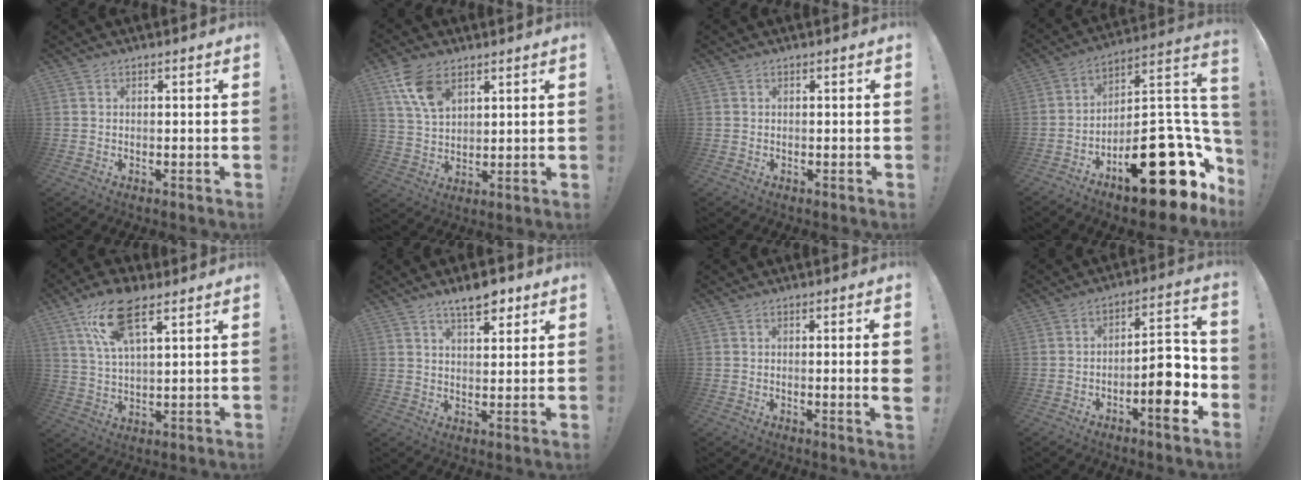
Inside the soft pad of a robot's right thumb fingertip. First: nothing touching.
{"total": 10.5, "force": [6.1, 5.9, 6.1], "torque": [-0.114, -0.025, 0.118]}
{"total": 0.0}
{"total": 24.6, "force": [-11.6, 10.1, 19.1], "torque": [-0.221, 0.068, -0.170]}
{"total": 15.1, "force": [8.7, 5.8, 10.9], "torque": [-0.197, -0.022, 0.154]}
{"total": 7.9, "force": [5.4, 2.8, 4.9], "torque": [-0.065, -0.027, 0.093]}
{"total": 4.6, "force": [-0.2, -0.3, 4.6], "torque": [-0.064, -0.010, -0.003]}
{"total": 12.0, "force": [-4.4, 4.1, 10.4], "torque": [-0.130, 0.023, -0.072]}